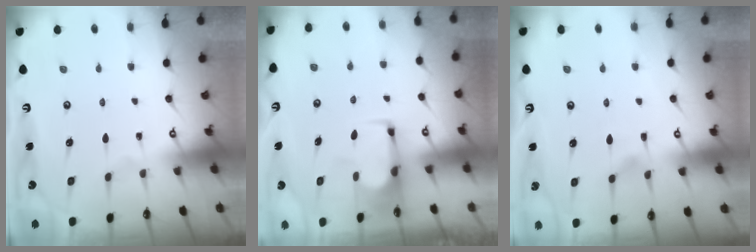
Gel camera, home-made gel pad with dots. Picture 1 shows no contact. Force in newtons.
{"total": 1.9, "press": 1.7, "slide": 0.8}
{"total": 1.7, "press": 1.4, "slide": 0.9}